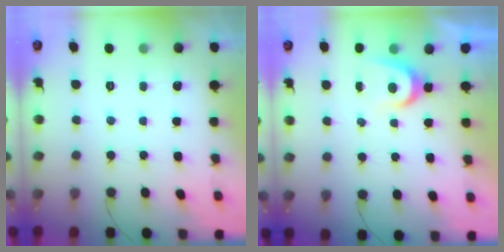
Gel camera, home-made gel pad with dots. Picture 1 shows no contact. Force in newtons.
{"total": 5.2, "press": 5.2, "slide": 0.4}